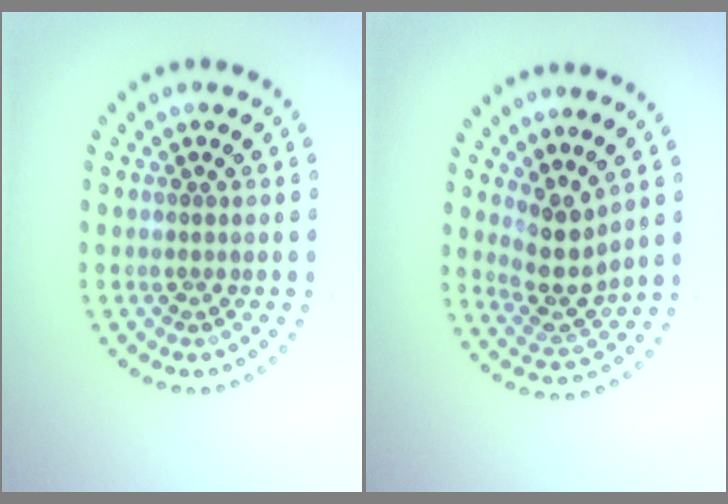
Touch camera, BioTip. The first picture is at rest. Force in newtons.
{"total": 3.6, "press": 2.8, "slide": 2.3}